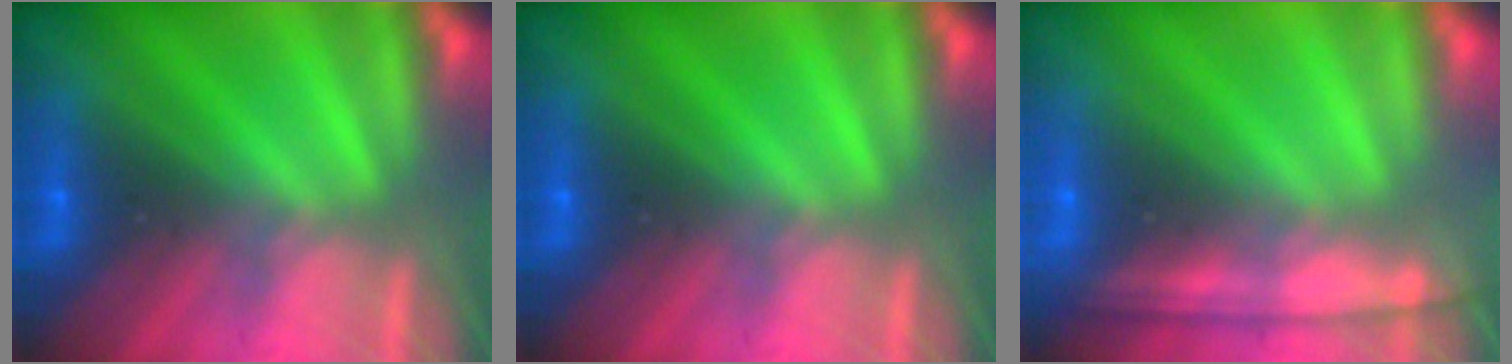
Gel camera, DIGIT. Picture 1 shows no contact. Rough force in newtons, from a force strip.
{"total": 0.0}
{"total": 1.1}